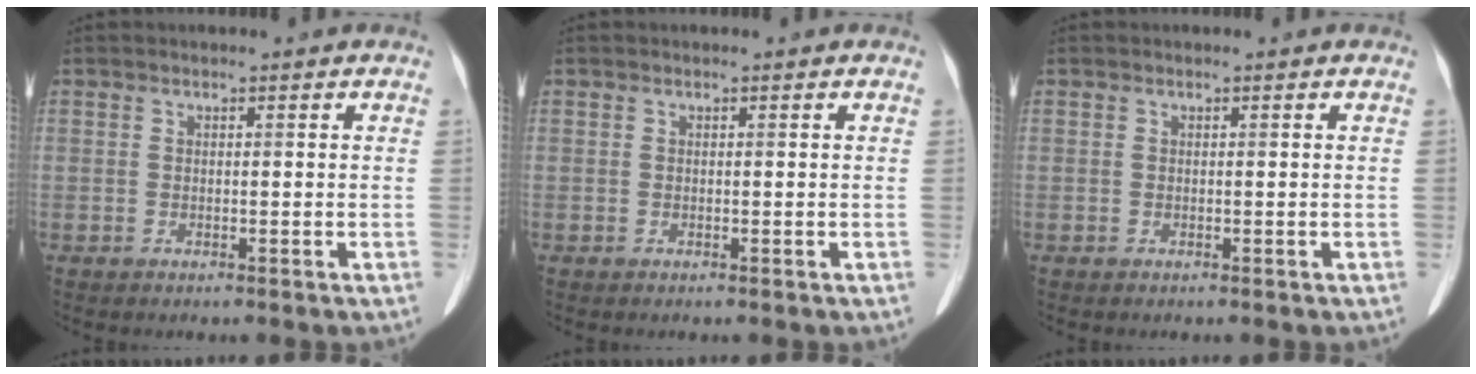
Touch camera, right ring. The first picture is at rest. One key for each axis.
{"total": 0.0}
{"total": 0.0}